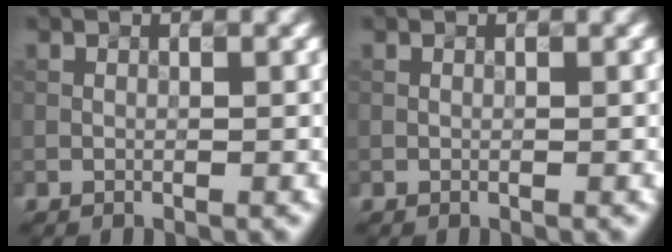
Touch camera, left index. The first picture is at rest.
{"total": 0.0}